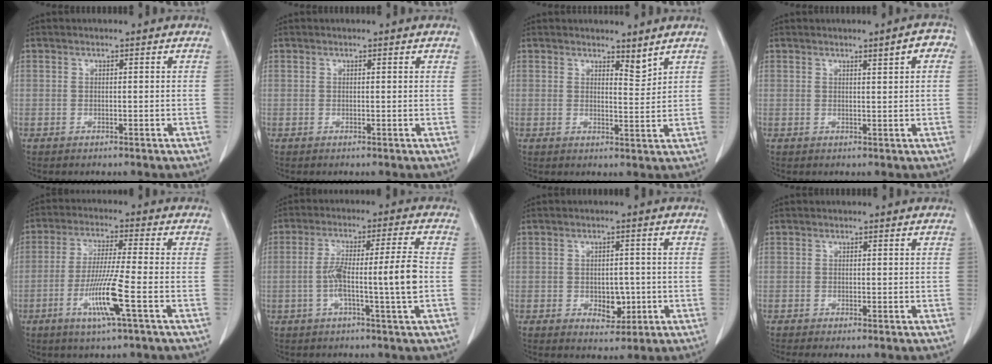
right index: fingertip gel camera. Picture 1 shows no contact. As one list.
[{"total": 0.6, "force": [0.4, 0.1, 0.4], "torque": [-0.004, 0.000, 0.003]}, {"total": 2.6, "force": [2.3, 0.5, 1.1], "torque": [-0.016, -0.013, 0.041]}, {"total": 3.4, "force": [1.5, 0.5, 3.0], "torque": [-0.036, 0.006, 0.018]}, {"total": 9.3, "force": [-3.4, -0.7, 8.7], "torque": [-0.170, -0.016, -0.067]}, {"total": 9.6, "force": [-1.5, -0.6, 9.4], "torque": [-0.169, 0.012, -0.028]}, {"total": 4.4, "force": [-1.0, 2.7, 3.3], "torque": [-0.039, 0.000, -0.005]}, {"total": 1.0, "force": [-0.3, 0.1, 1.0], "torque": [-0.019, -0.004, -0.001]}]